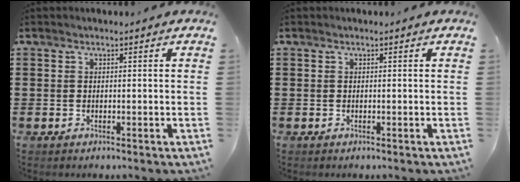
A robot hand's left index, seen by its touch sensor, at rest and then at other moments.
{"total": 0.0}